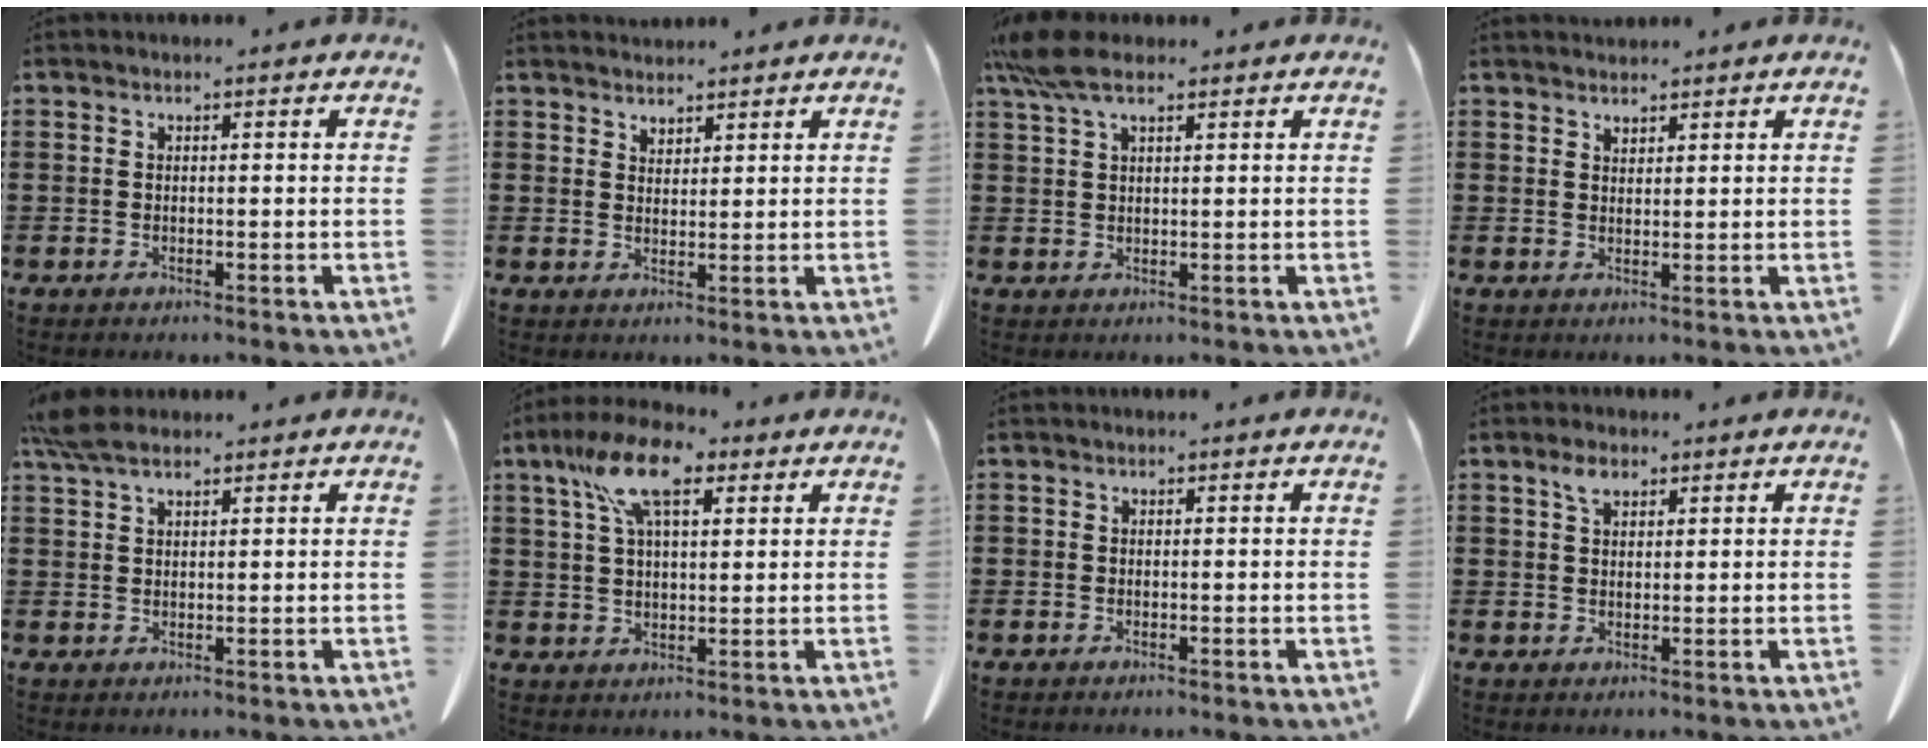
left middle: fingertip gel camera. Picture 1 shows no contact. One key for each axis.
{"total": 2.3, "fx": 2.2, "fy": 0.7, "fz": -0.2, "tx": -0.001, "ty": -0.001, "tz": 0.043}
{"total": 5.8, "fx": 3.6, "fy": 2.0, "fz": 4.1, "tx": -0.097, "ty": 0.003, "tz": 0.064}
{"total": 1.7, "fx": 1.7, "fy": 0.5, "fz": 0.0, "tx": -0.003, "ty": 0.002, "tz": 0.033}
{"total": 4.2, "fx": 3.0, "fy": 1.6, "fz": 2.5, "tx": -0.058, "ty": 0.007, "tz": 0.057}
{"total": 10.9, "fx": 5.9, "fy": 4.5, "fz": 7.9, "tx": -0.175, "ty": 0.007, "tz": 0.104}
{"total": 0.0}
{"total": 2.7, "fx": 1.6, "fy": 1.3, "fz": 1.6, "tx": -0.037, "ty": 0.006, "tz": 0.030}